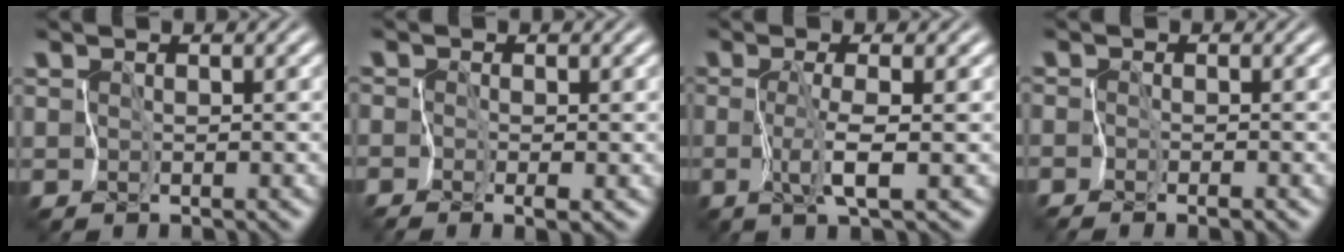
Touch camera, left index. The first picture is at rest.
{"total": 1.0, "force": [-0.7, 0.1, 0.7], "torque": [-0.017, -0.007, -0.015]}
{"total": 2.1, "force": [-0.4, -0.4, 2.0], "torque": [-0.050, -0.005, -0.008]}
{"total": 1.0, "force": [-1.0, -0.1, 0.1], "torque": [-0.007, -0.004, -0.022]}